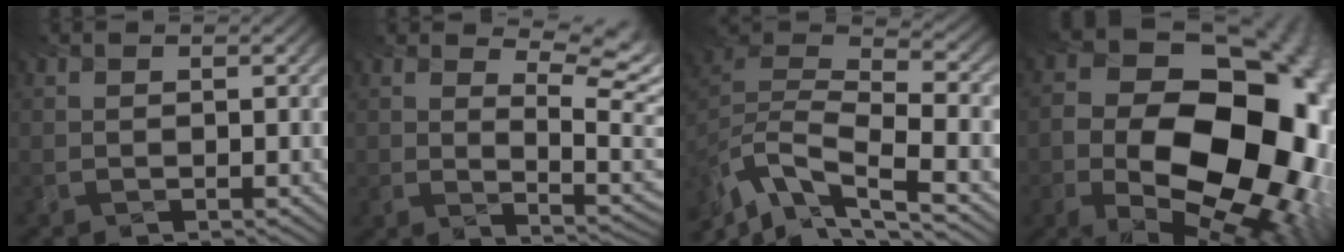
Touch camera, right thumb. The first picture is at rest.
{"total": 9.7, "force": [5.8, 3.4, 6.9], "torque": [-0.116, 0.002, 0.072]}
{"total": 11.9, "force": [-9.5, 3.3, 6.5], "torque": [-0.139, -0.011, -0.186]}
{"total": 21.2, "force": [-2.1, 14.4, 15.4], "torque": [-0.200, -0.041, -0.009]}